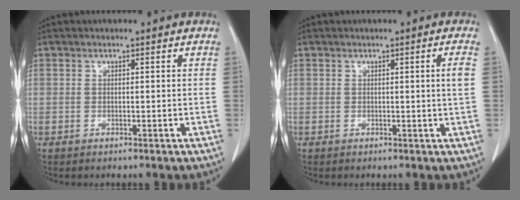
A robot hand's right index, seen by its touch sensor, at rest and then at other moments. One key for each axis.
{"total": 1.8, "fx": 0.2, "fy": -0.6, "fz": 1.7, "tx": -0.025, "ty": -0.003, "tz": 0.005}